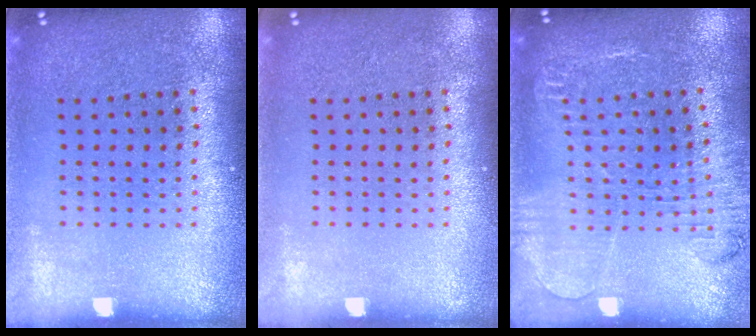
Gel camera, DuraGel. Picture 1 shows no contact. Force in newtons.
{"total": 0.0}
{"total": 2.0, "press": 2.0, "slide": 0.1}